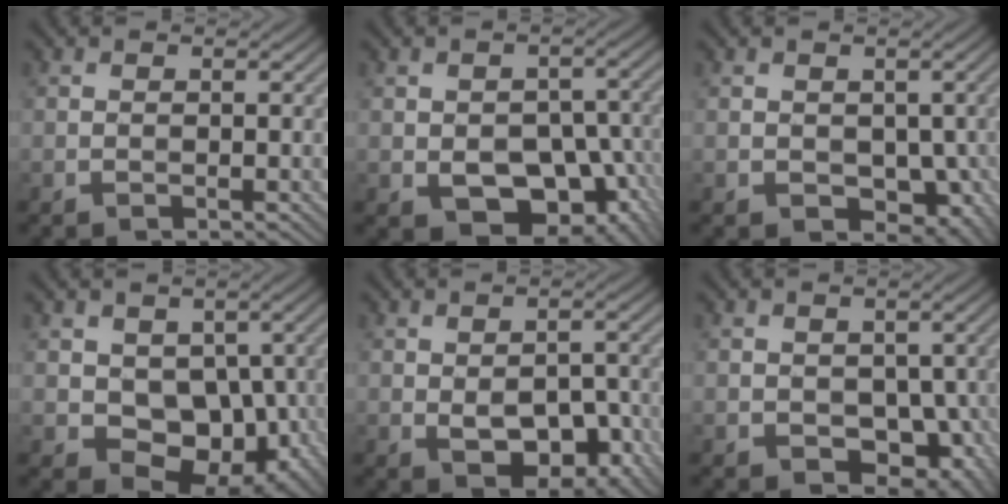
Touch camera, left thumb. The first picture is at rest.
{"total": 10.3, "force": [-3.5, 6.7, 7.0], "torque": [-0.109, -0.024, -0.039]}
{"total": 5.6, "force": [-0.7, 4.0, 3.8], "torque": [-0.064, -0.024, -0.006]}
{"total": 9.9, "force": [-0.3, 7.4, 6.5], "torque": [-0.098, -0.028, 0.003]}
{"total": 6.8, "force": [-1.9, 4.0, 5.2], "torque": [-0.082, -0.012, -0.022]}
{"total": 7.0, "force": [-1.7, 5.0, 4.6], "torque": [-0.073, -0.028, -0.016]}